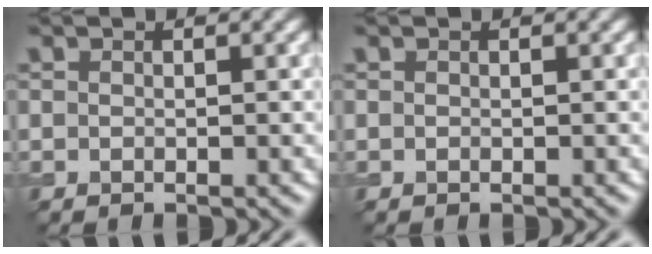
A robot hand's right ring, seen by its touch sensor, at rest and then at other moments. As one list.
[{"total": 0.0}]